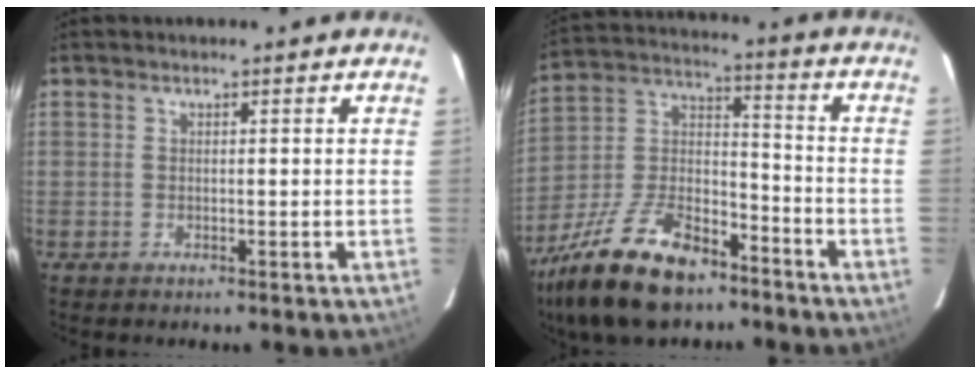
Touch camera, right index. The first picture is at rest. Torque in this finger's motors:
{"motor_torque": [1.04, -1.10, 0.80, 0.16]}